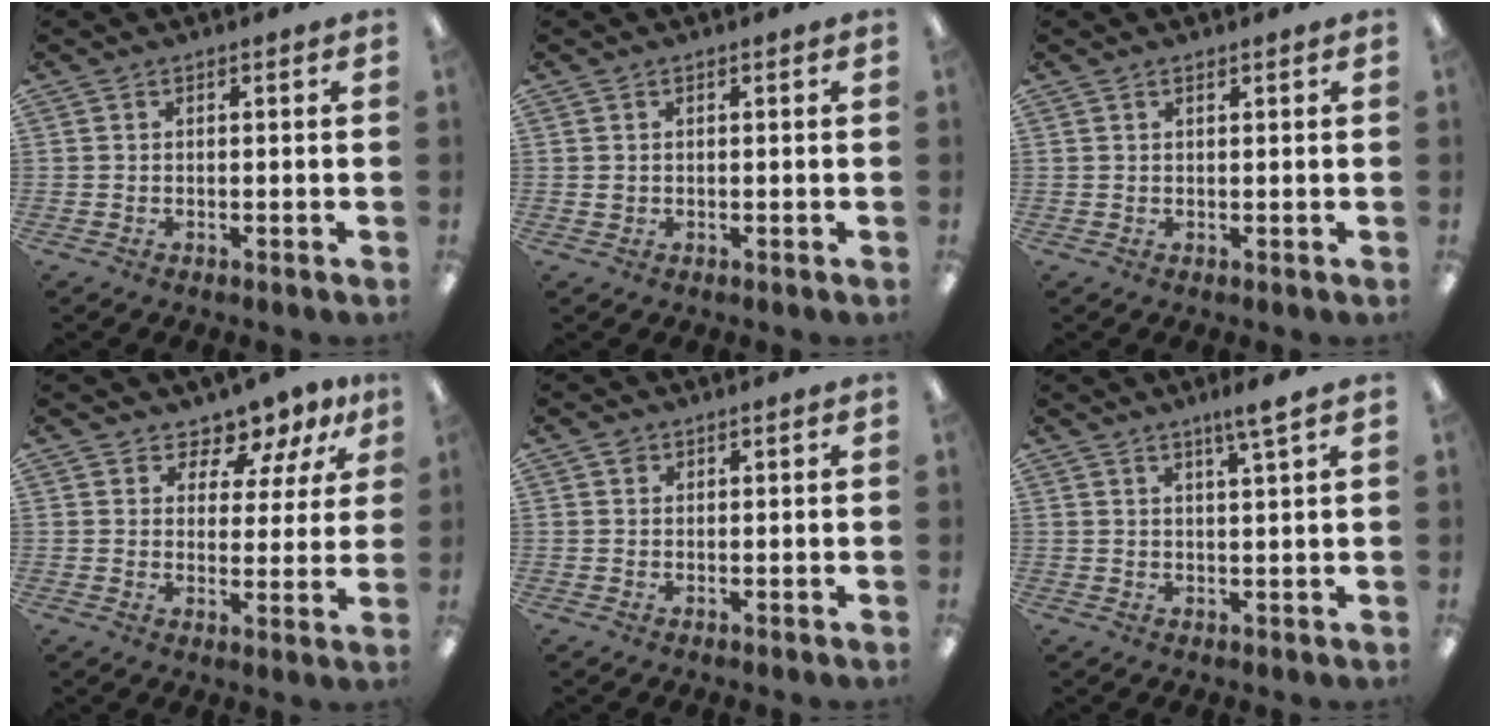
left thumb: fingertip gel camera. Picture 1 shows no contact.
{"total": 0.6, "force": [0.2, 0.6, 0.0], "torque": [-0.001, 0.004, 0.002]}
{"total": 0.5, "force": [0.5, 0.2, 0.0], "torque": [-0.003, 0.001, 0.009]}
{"total": 6.7, "force": [5.7, 3.3, 1.3], "torque": [-0.020, -0.048, 0.103]}
{"total": 0.7, "force": [0.4, 0.6, -0.1], "torque": [0.001, 0.002, 0.008]}
{"total": 4.0, "force": [2.8, 0.0, 2.9], "torque": [-0.054, -0.006, 0.046]}